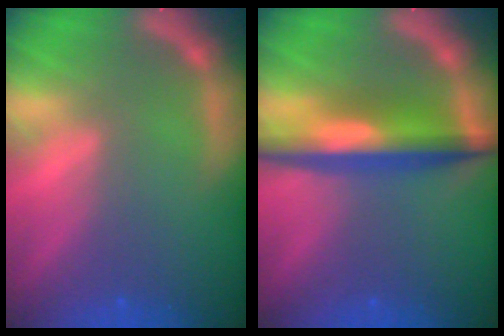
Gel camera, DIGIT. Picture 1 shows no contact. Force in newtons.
{"total": 6.5}